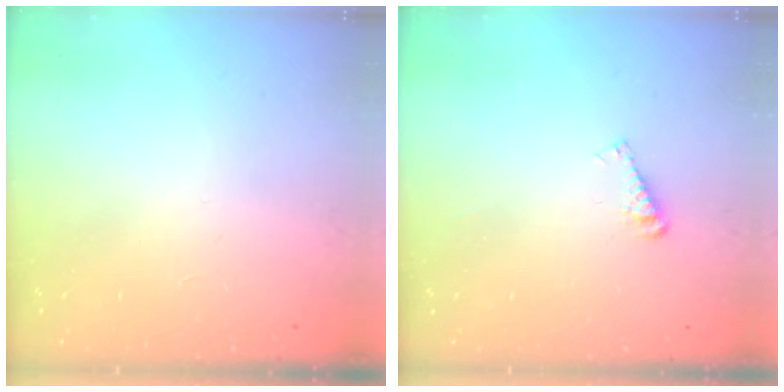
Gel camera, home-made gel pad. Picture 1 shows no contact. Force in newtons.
{"total": 4.6, "press": 4.6, "slide": 0.6}